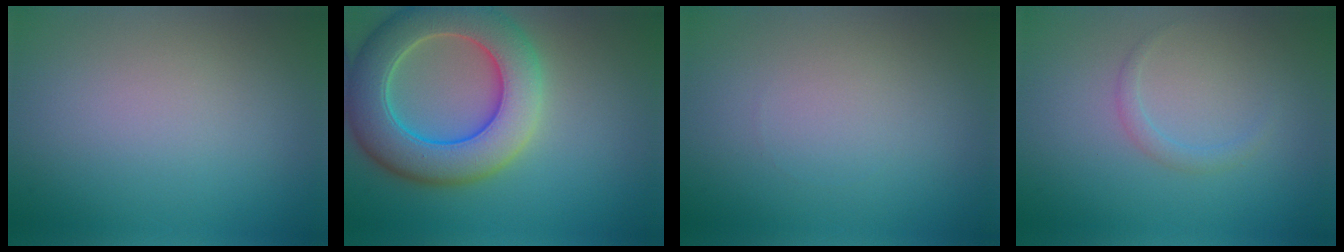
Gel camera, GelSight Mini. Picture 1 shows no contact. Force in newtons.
{"total": 9.3, "press": 9.3, "slide": 0.5}
{"total": 0.0}
{"total": 1.1, "press": 1.1, "slide": 0.1}